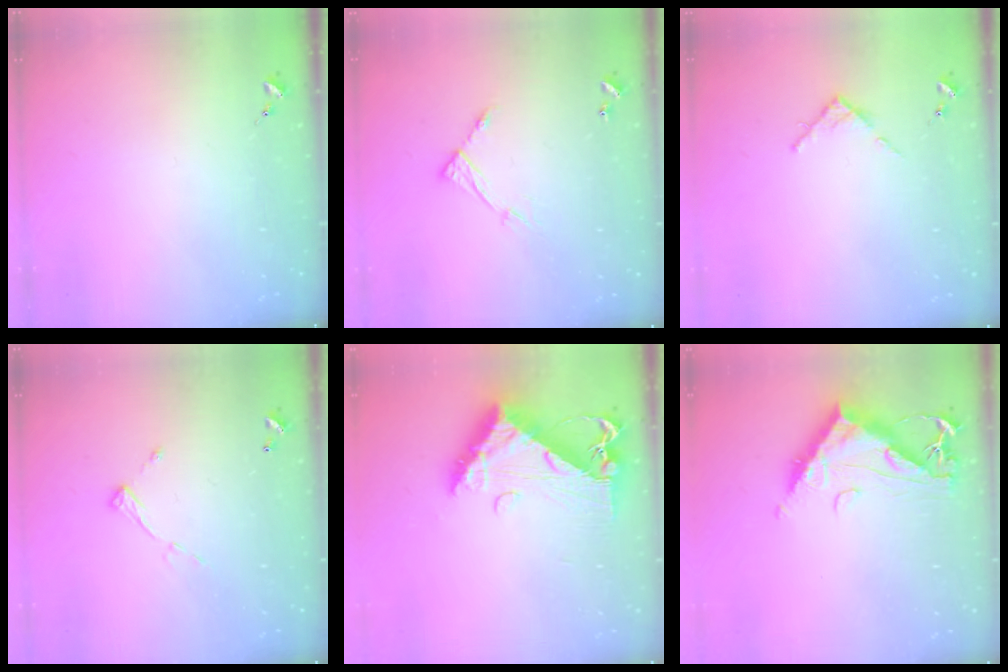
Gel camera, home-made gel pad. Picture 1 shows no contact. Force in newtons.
{"total": 8.1, "press": 8.1, "slide": 0.6}
{"total": 3.7, "press": 3.7, "slide": 0.5}
{"total": 6.7, "press": 6.7, "slide": 0.3}
{"total": 12.7, "press": 12.7, "slide": 1.3}
{"total": 13.4, "press": 13.4, "slide": 1.2}